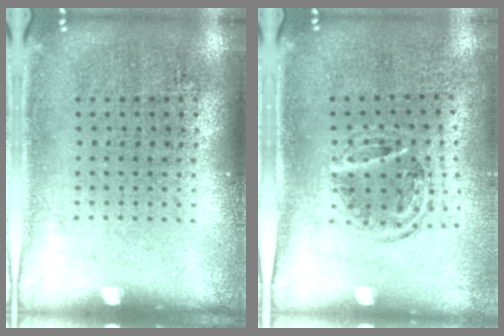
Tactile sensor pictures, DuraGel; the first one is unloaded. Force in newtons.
{"total": 1.1, "press": 1.0, "slide": 0.2}